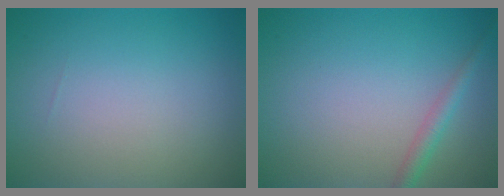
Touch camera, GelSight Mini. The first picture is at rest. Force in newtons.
{"total": 1.7, "press": 1.7, "slide": 0.1}